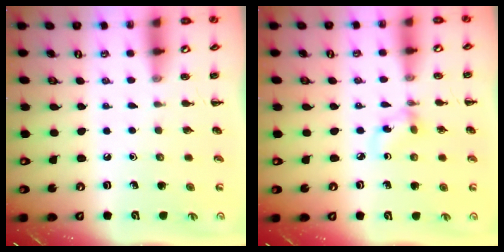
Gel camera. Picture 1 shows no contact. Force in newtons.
{"total": 2.9, "press": 2.8, "slide": 0.9}